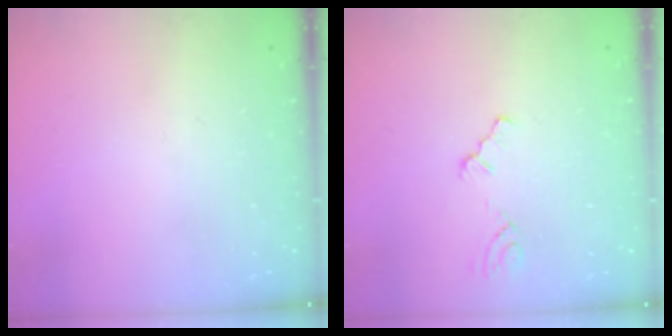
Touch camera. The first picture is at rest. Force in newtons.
{"total": 1.8, "press": 1.8, "slide": 0.3}